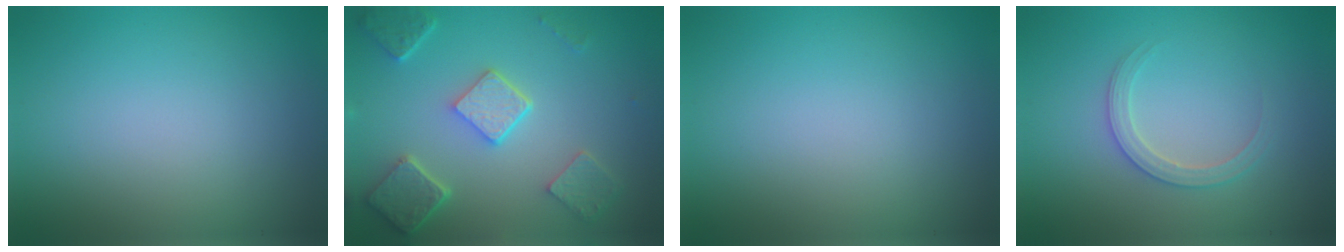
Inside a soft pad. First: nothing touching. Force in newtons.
{"total": 5.4, "press": 4.1, "slide": 3.5}
{"total": 0.0}
{"total": 2.2, "press": 2.2, "slide": 0.2}